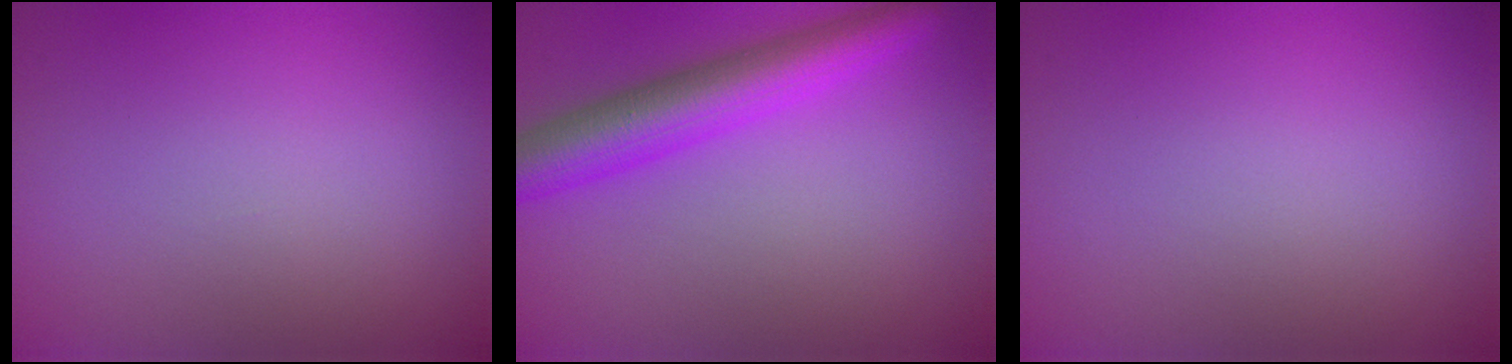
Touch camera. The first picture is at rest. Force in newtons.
{"total": 6.2, "press": 6.2, "slide": 0.2}
{"total": 0.0}